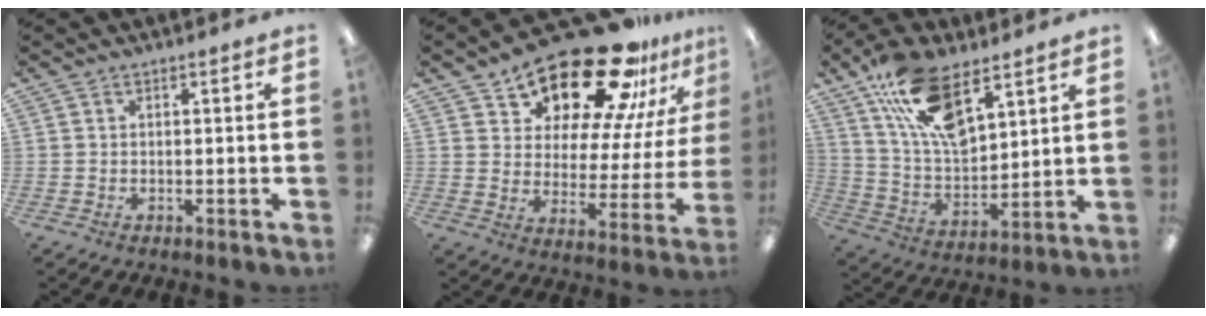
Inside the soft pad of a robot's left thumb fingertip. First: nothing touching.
{"total": 23.2, "force": [18.7, 8.8, 10.6], "torque": [-0.155, -0.146, 0.314]}
{"total": 17.9, "force": [10.4, 8.8, 11.7], "torque": [-0.218, -0.032, 0.190]}